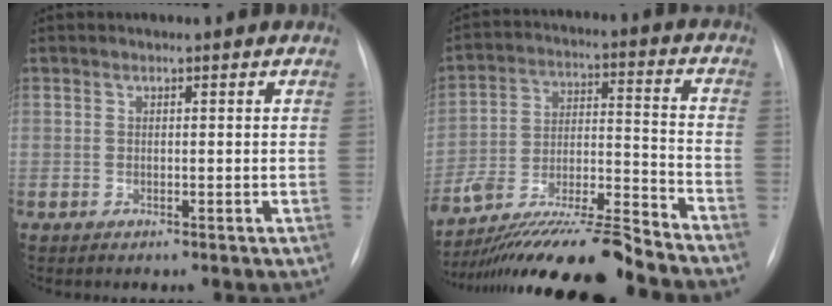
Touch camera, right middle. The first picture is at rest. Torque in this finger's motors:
{"motor_torque": [1.06, -1.08, 0.44, 0.20]}